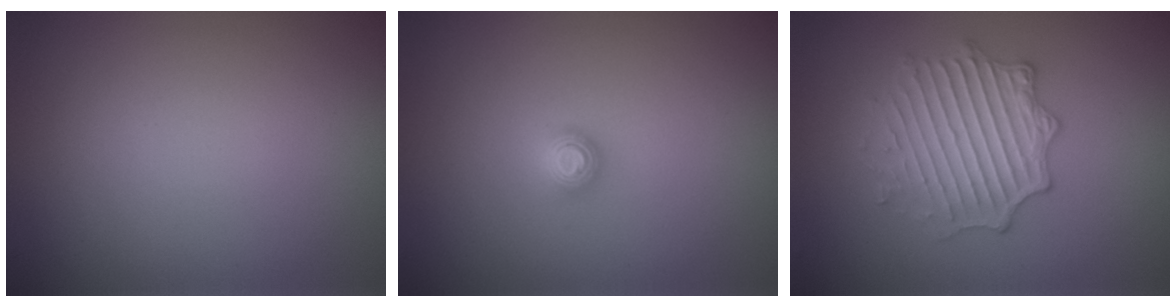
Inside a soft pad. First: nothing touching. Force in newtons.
{"total": 0.9, "press": 0.9, "slide": 0.0}
{"total": 4.2, "press": 3.8, "slide": 1.9}